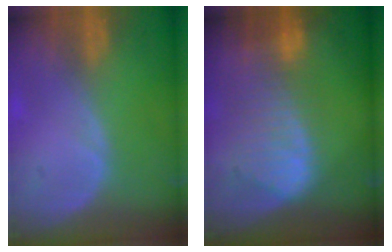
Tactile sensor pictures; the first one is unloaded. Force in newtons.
{"total": 9.3, "press": 8.1, "slide": 4.4}